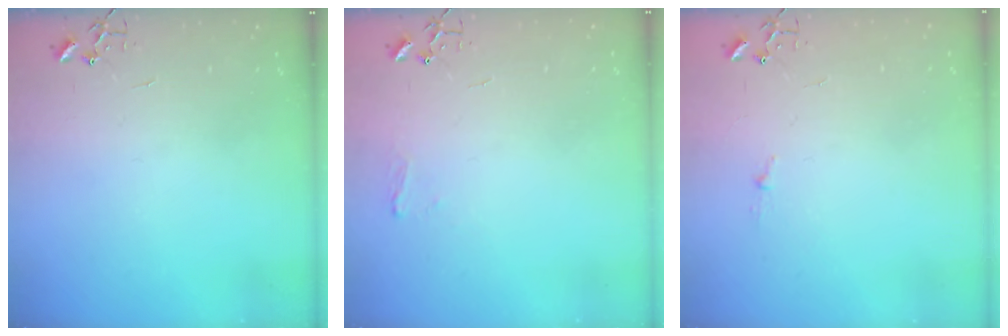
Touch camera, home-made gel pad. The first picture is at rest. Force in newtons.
{"total": 5.2, "press": 5.1, "slide": 0.6}
{"total": 3.1, "press": 3.1, "slide": 0.4}